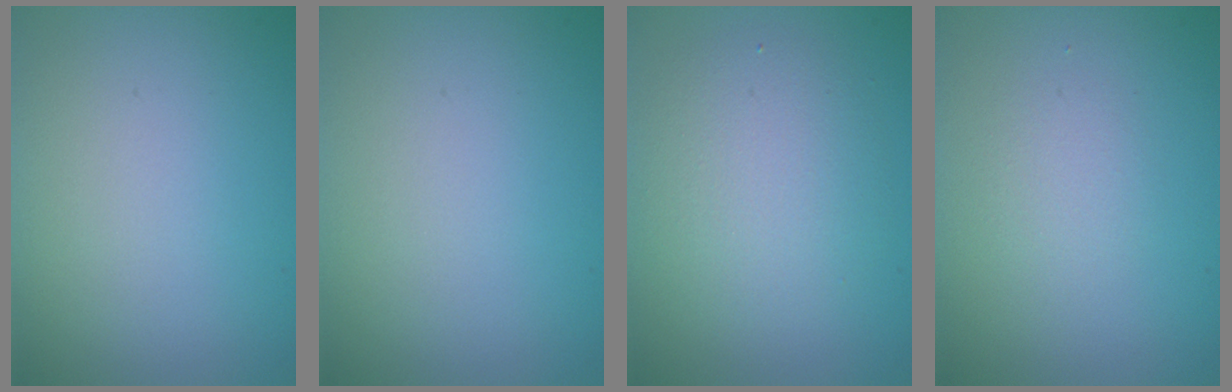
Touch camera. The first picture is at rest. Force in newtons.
{"total": 0.0}
{"total": 3.8, "press": 3.8, "slide": 0.1}
{"total": 1.2, "press": 1.2, "slide": 0.0}